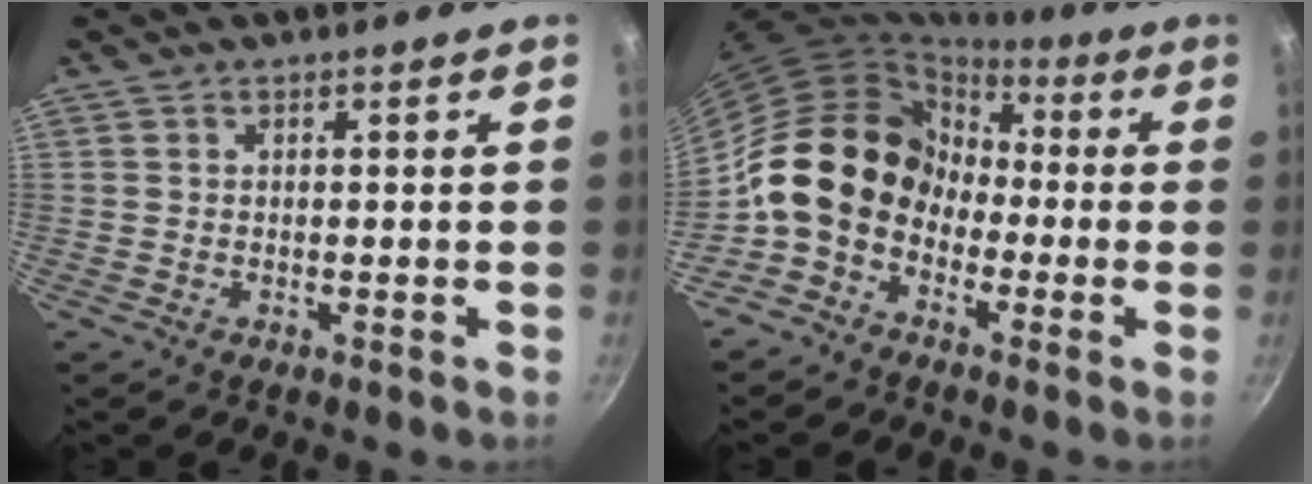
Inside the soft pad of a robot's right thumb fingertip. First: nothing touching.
{"total": 14.0, "force": [-1.5, 11.2, 8.3], "torque": [-0.101, 0.042, -0.043]}